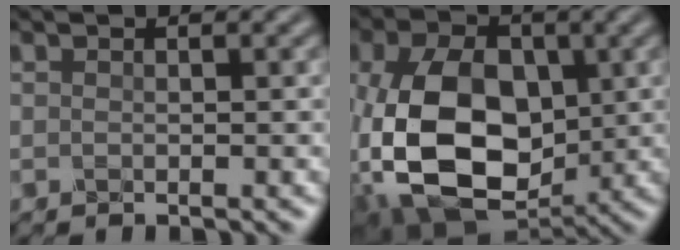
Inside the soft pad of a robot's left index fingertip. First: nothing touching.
{"total": 12.6, "force": [-1.5, 8.4, 9.2], "torque": [-0.205, -0.022, -0.024]}